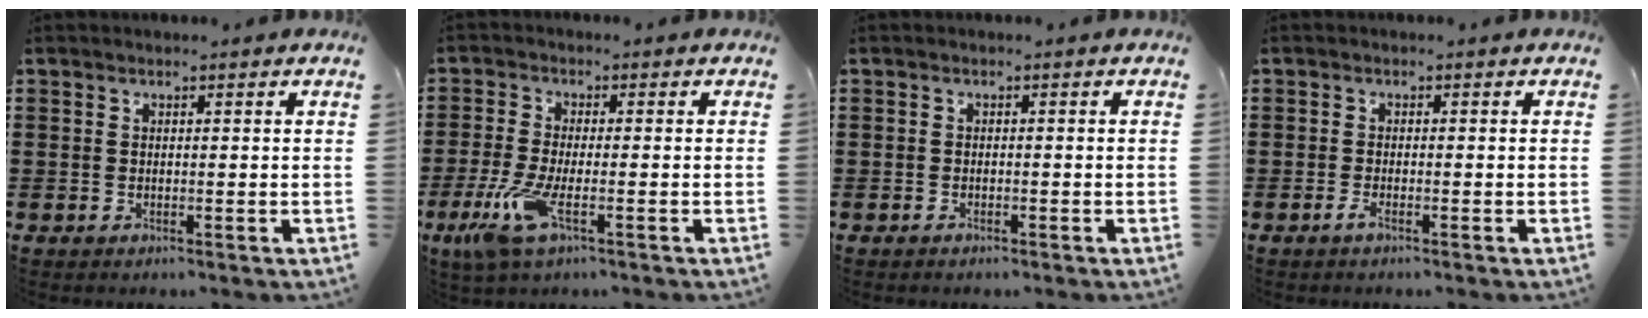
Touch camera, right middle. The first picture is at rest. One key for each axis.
{"total": 6.5, "fx": -2.9, "fy": 1.8, "fz": 5.6, "tx": -0.131, "ty": -0.017, "tz": -0.054}
{"total": 0.8, "fx": -0.7, "fy": 0.2, "fz": 0.1, "tx": -0.004, "ty": 0.000, "tz": -0.015}
{"total": 1.3, "fx": -0.8, "fy": 0.2, "fz": 1.0, "tx": -0.019, "ty": -0.002, "tz": -0.015}